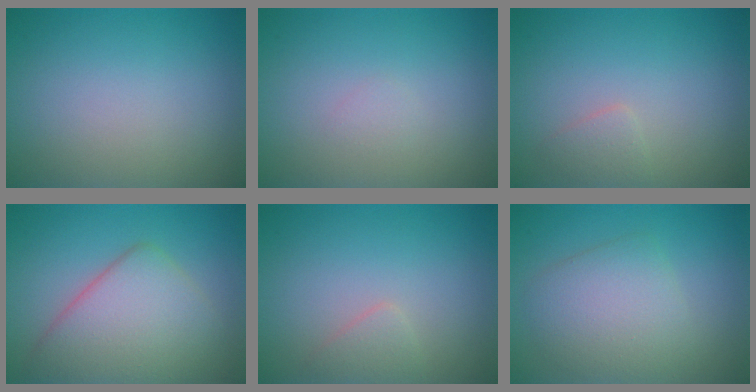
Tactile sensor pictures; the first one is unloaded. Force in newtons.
{"total": 0.5, "press": 0.5, "slide": 0.0}
{"total": 1.1, "press": 1.1, "slide": 0.0}
{"total": 6.6, "press": 6.6, "slide": 0.5}
{"total": 1.2, "press": 1.2, "slide": 0.1}
{"total": 4.4, "press": 4.4, "slide": 0.3}